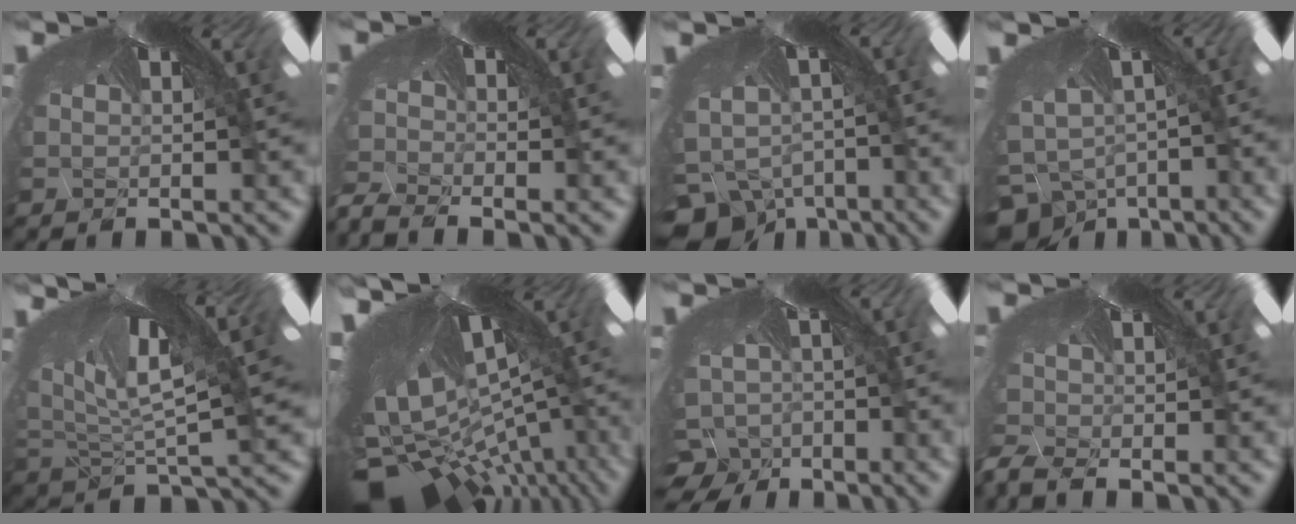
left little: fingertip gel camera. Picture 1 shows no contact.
{"total": 6.6, "force": [-6.5, 0.4, 1.1], "torque": [-0.029, -0.076, -0.072]}
{"total": 9.5, "force": [-9.0, 2.8, -0.5], "torque": [-0.023, -0.095, -0.114]}
{"total": 9.1, "force": [-8.9, 1.9, -0.8], "torque": [-0.007, -0.101, -0.102]}
{"total": 3.3, "force": [-3.3, 0.1, 0.6], "torque": [-0.056, -0.056, -0.016]}
{"total": 8.7, "force": [-8.6, 0.5, 0.9], "torque": [-0.073, -0.119, -0.089]}
{"total": 8.2, "force": [-7.7, 2.7, 0.3], "torque": [-0.041, -0.073, -0.099]}
{"total": 6.3, "force": [-6.2, 0.4, 0.9], "torque": [-0.042, -0.076, -0.066]}